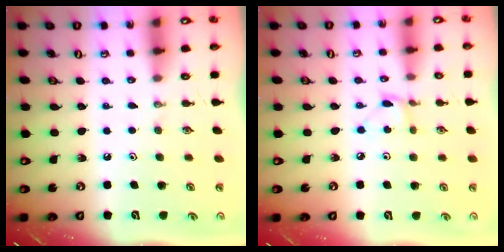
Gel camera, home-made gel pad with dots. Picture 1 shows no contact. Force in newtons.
{"total": 3.9, "press": 3.8, "slide": 0.6}